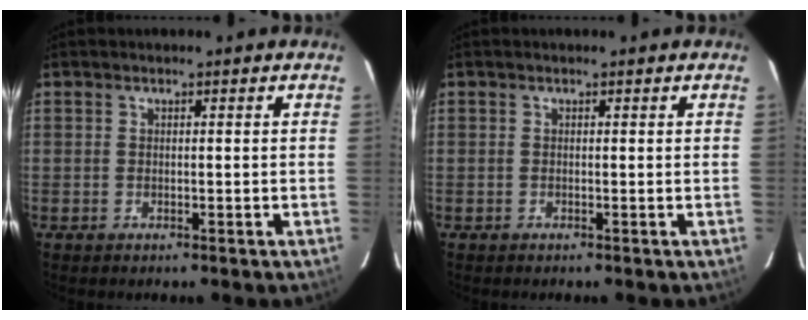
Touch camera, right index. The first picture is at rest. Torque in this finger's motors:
{"motor_torque": [0.08, 0.05, 0.03, 0.01]}